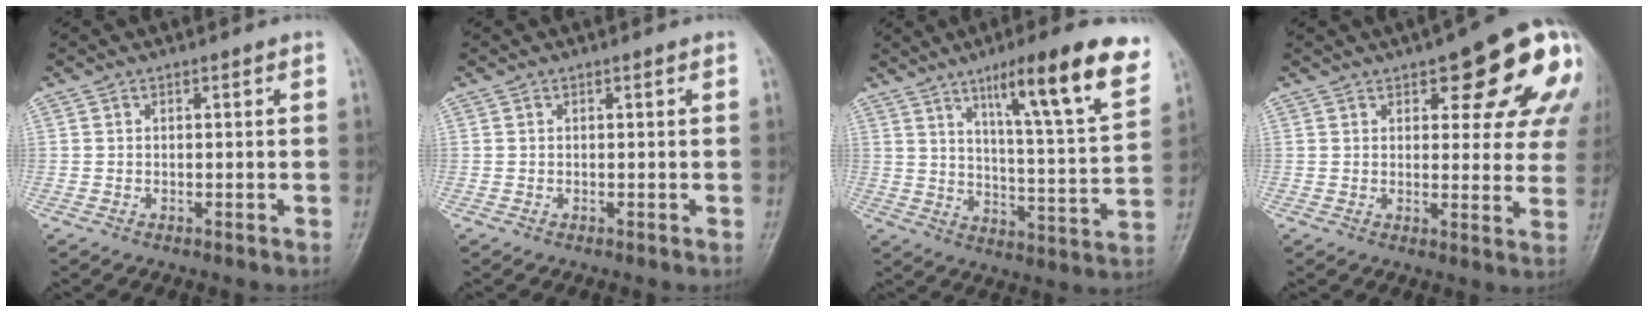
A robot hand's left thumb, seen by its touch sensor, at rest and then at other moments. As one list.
[{"total": 0.0}, {"total": 18.7, "force": [10.6, 2.6, 15.2], "torque": [-0.201, -0.046, 0.161]}, {"total": 17.5, "force": [7.4, 6.5, 14.4], "torque": [-0.152, -0.014, 0.086]}]